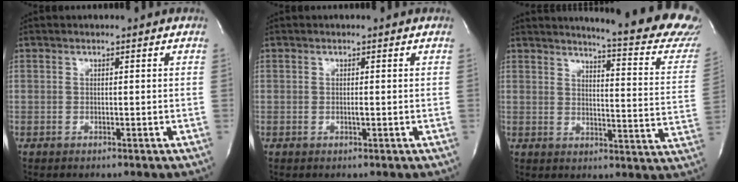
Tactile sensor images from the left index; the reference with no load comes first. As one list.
[{"total": 0.5, "force": [0.0, 0.1, 0.5], "torque": [-0.012, 0.000, -0.003]}, {"total": 22.1, "force": [20.2, 1.2, 8.8], "torque": [-0.112, -0.118, 0.218]}]